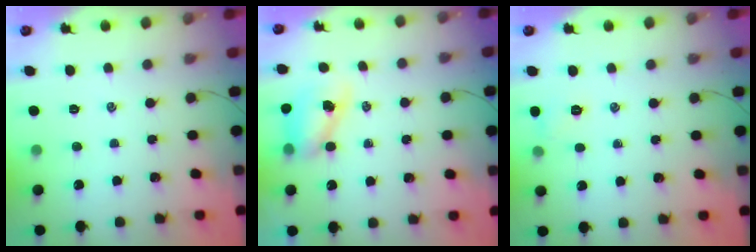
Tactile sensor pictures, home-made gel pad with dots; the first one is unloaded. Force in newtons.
{"total": 8.1, "press": 8.0, "slide": 1.3}
{"total": 5.3, "press": 5.1, "slide": 1.6}